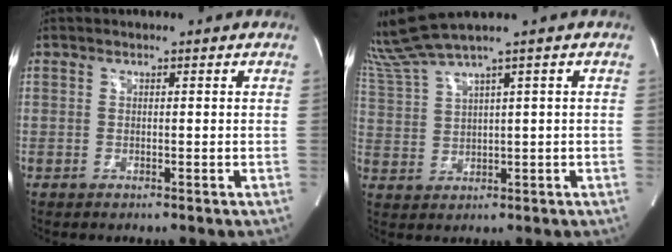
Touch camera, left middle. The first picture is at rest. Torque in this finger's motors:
{"motor_torque": [0.06, -0.03, 0.00, 0.08]}